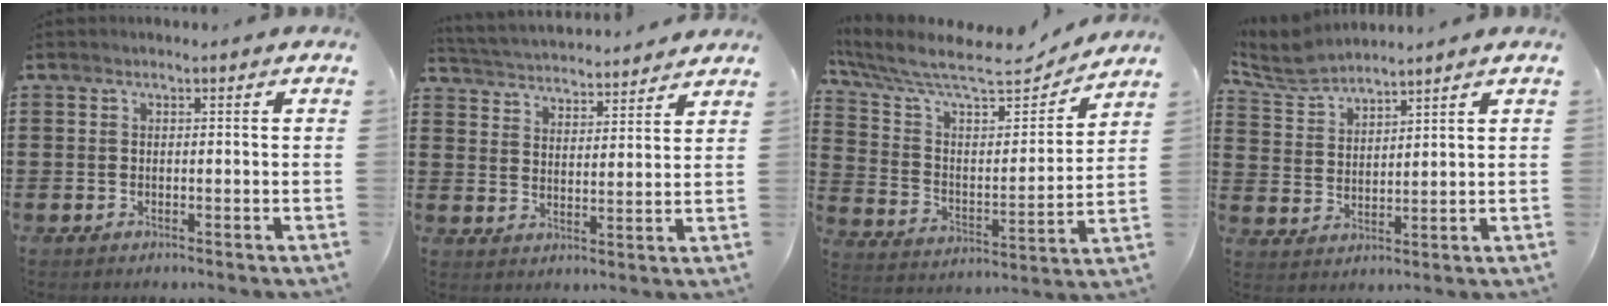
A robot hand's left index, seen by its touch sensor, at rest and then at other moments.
{"total": 3.7, "force": [3.7, 0.1, -0.2], "torque": [-0.018, -0.026, 0.061]}
{"total": 10.4, "force": [8.6, 1.9, 5.6], "torque": [-0.141, -0.056, 0.143]}
{"total": 5.2, "force": [5.0, 0.8, 1.2], "torque": [-0.043, -0.017, 0.091]}